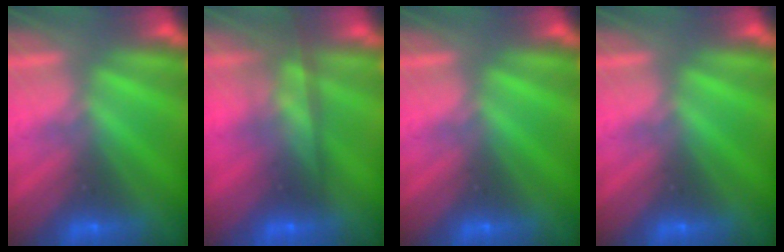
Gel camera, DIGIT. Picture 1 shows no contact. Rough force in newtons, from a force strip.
{"total": 6.9}
{"total": 0.0}
{"total": 0.0}